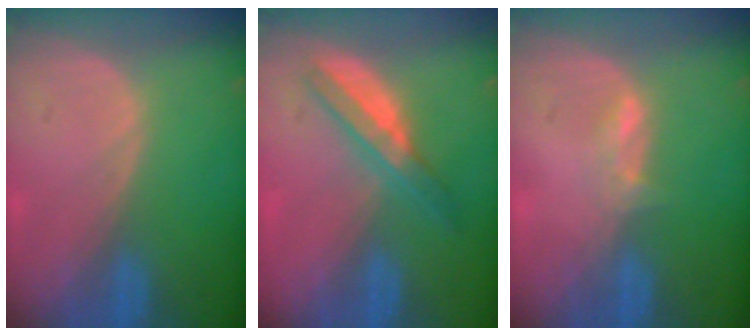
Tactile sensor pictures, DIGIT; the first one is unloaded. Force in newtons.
{"total": 4.9, "press": 4.8, "slide": 0.7}
{"total": 1.7, "press": 1.7, "slide": 0.6}